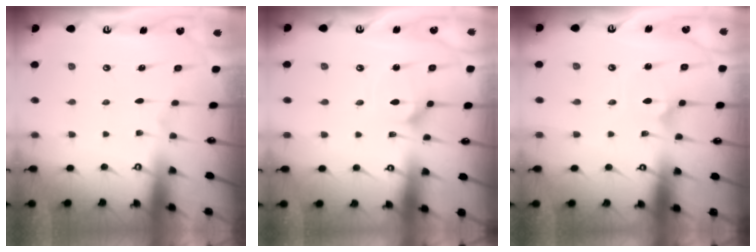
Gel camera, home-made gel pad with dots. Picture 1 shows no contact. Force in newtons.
{"total": 2.7, "press": 2.7, "slide": 0.3}
{"total": 2.4, "press": 2.4, "slide": 0.1}